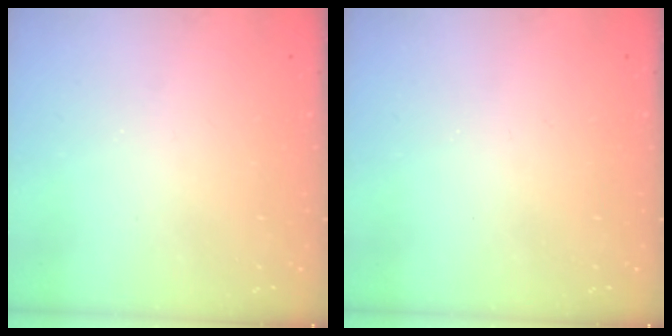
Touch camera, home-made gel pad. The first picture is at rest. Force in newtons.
{"total": 0.0}